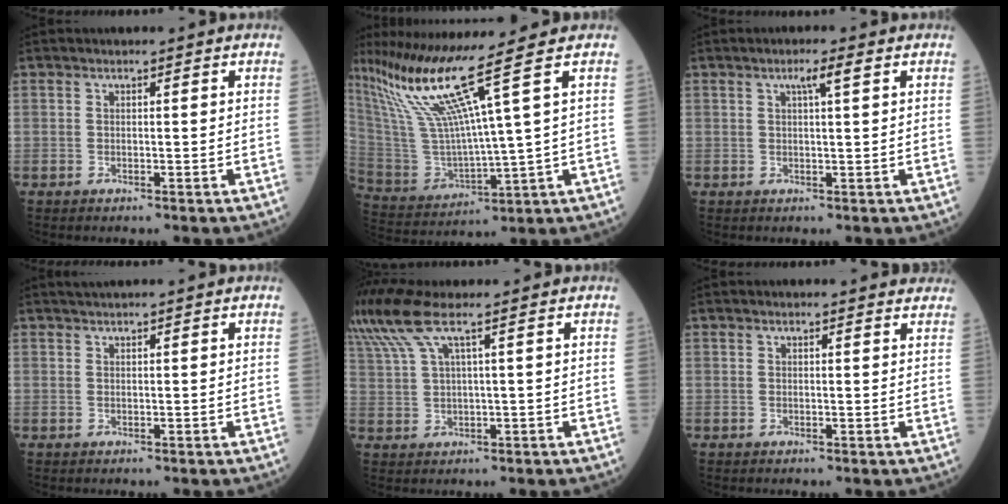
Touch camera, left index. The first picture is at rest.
{"total": 14.0, "force": [8.6, -2.8, 10.6], "torque": [-0.207, -0.001, 0.172]}
{"total": 2.4, "force": [1.1, -0.2, 2.1], "torque": [-0.040, 0.006, 0.020]}
{"total": 1.3, "force": [1.2, -0.3, 0.5], "torque": [-0.008, 0.011, 0.027]}
{"total": 6.1, "force": [4.2, -0.5, 4.4], "torque": [-0.114, 0.021, 0.095]}
{"total": 5.2, "force": [5.0, 0.7, 1.3], "torque": [-0.004, 0.005, 0.036]}